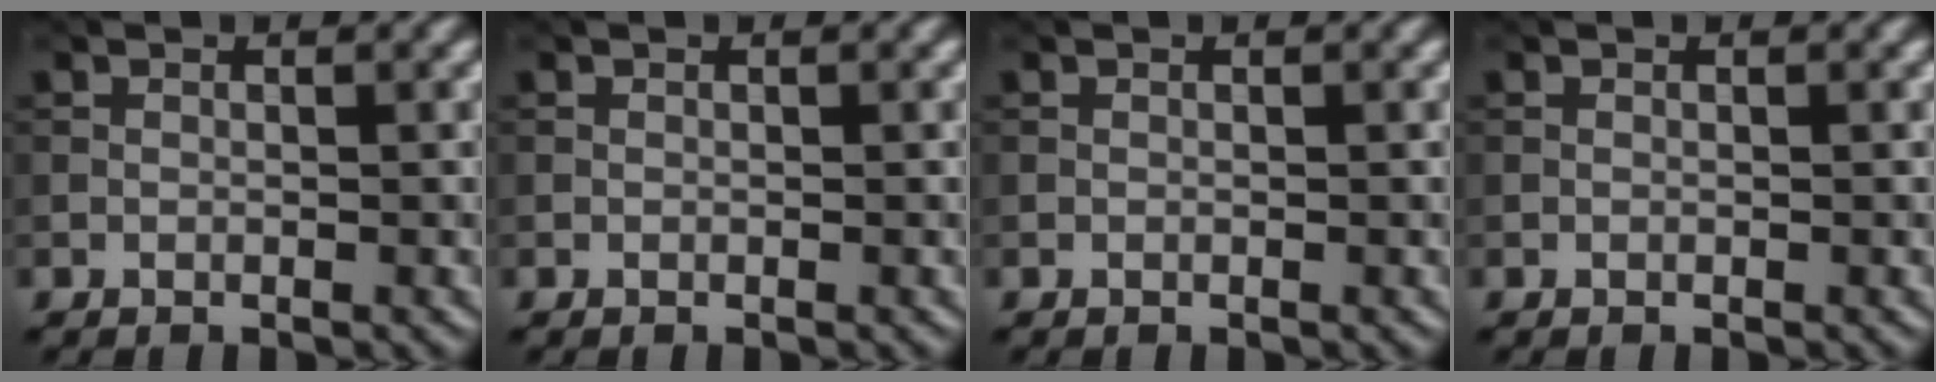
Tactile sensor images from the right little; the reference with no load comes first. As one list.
[{"total": 0.0}, {"total": 0.0}, {"total": 0.0}]